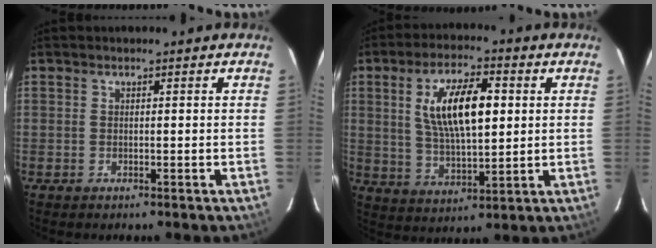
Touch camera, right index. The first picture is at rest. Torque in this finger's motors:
{"motor_torque": [0.76, 0.20, 0.76, 0.14]}